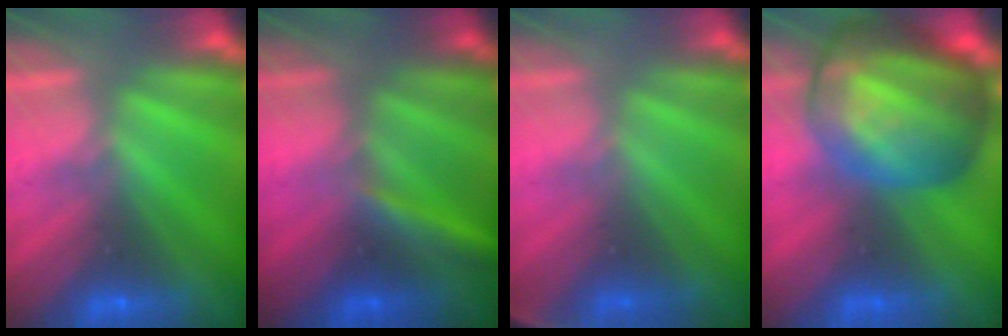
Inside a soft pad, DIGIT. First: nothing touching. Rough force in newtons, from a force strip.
{"total": 2.9}
{"total": 2.8}
{"total": 8.7}